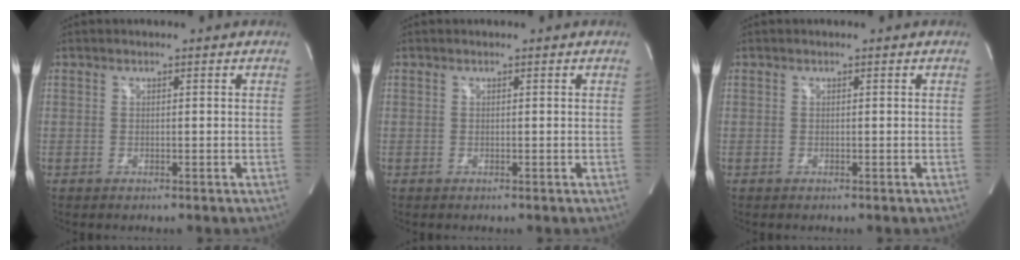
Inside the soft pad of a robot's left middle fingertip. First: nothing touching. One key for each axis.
{"total": 0.0}
{"total": 0.0}